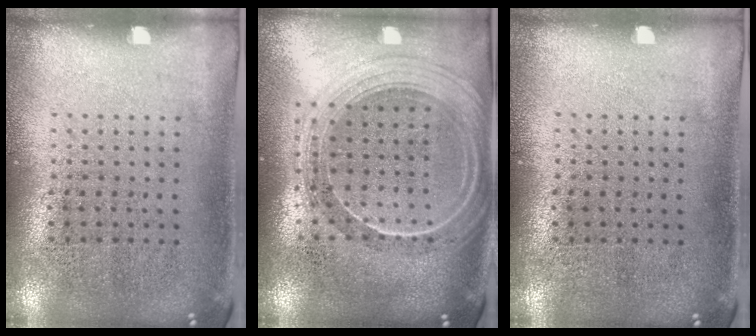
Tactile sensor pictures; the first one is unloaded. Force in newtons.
{"total": 2.3, "press": 2.0, "slide": 1.2}
{"total": 0.0}